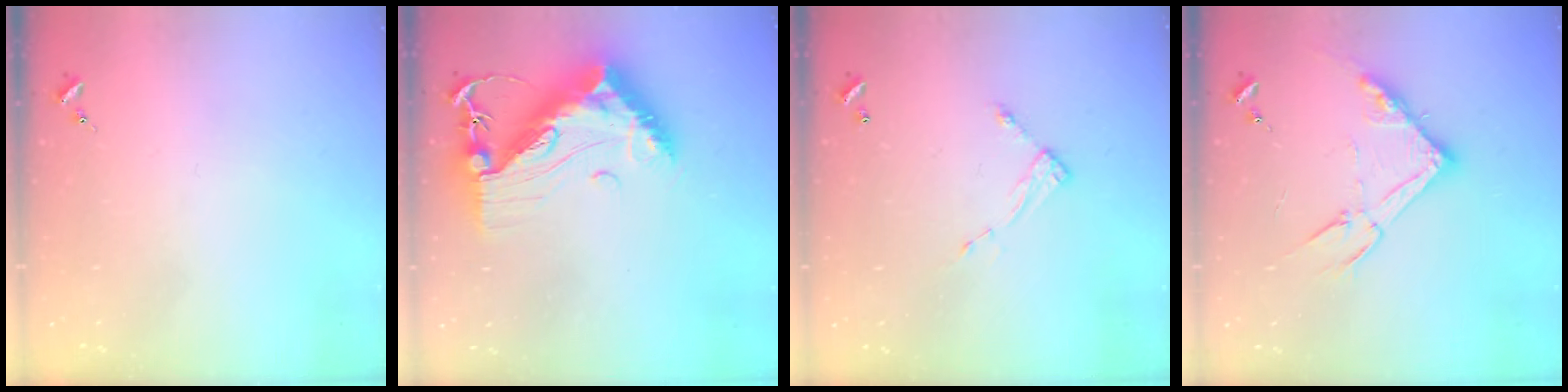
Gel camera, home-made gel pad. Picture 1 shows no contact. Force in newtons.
{"total": 19.1, "press": 19.1, "slide": 1.6}
{"total": 6.6, "press": 6.6, "slide": 0.5}
{"total": 14.8, "press": 14.8, "slide": 0.4}